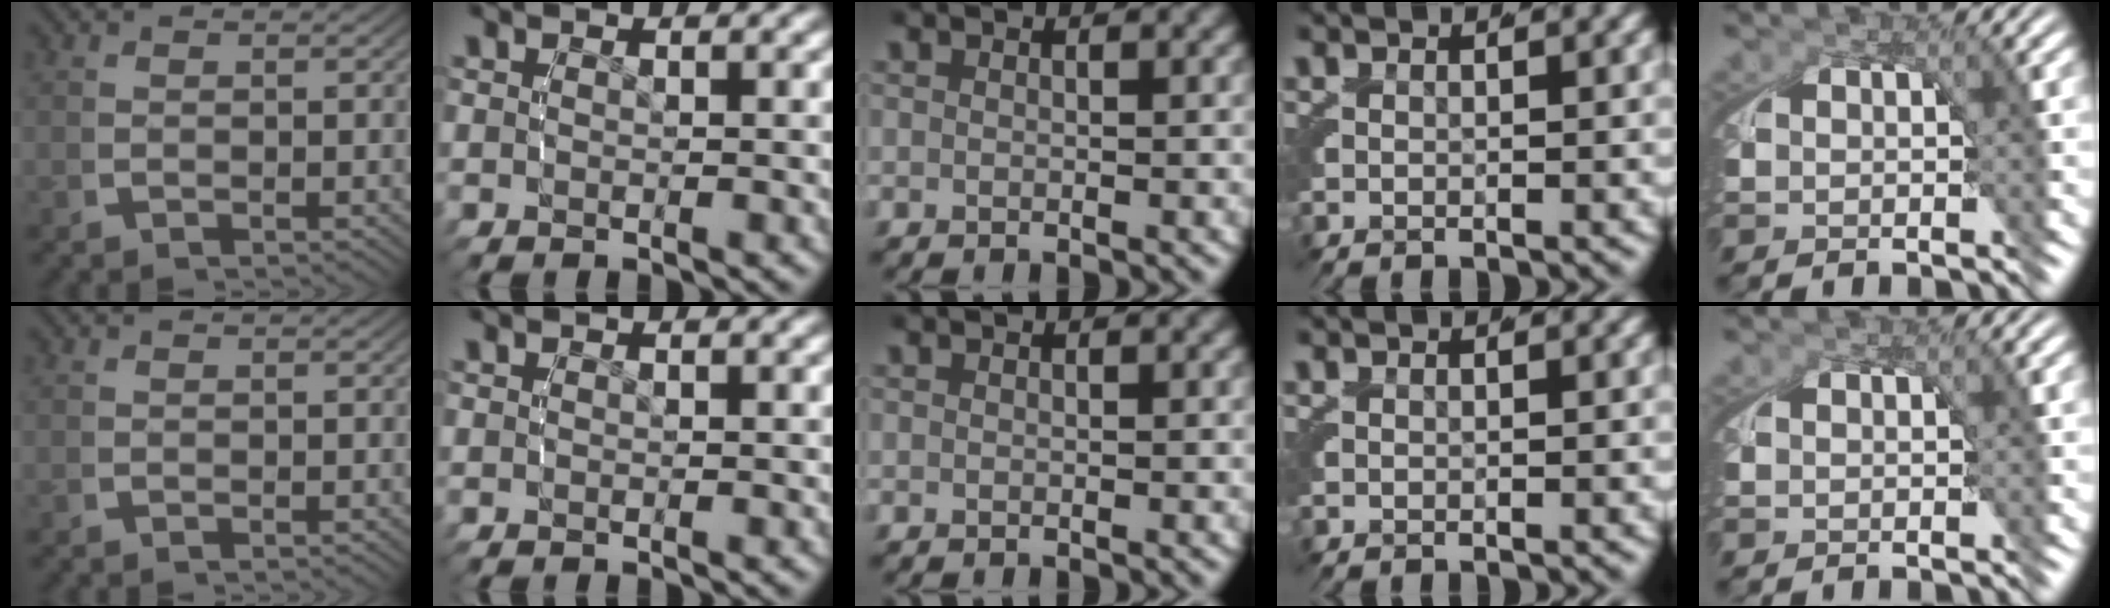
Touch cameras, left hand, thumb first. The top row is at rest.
{}